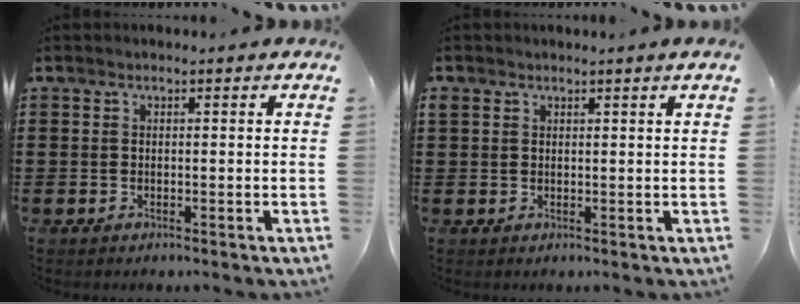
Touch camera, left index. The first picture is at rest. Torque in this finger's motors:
{"motor_torque": [1.01, -1.13, 0.52, 0.16]}